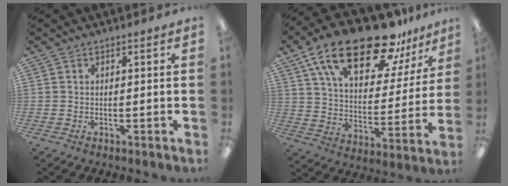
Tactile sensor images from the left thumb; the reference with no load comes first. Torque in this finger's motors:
{"motor_torque": [0.88, 0.54, 1.61, -1.16, 0.18]}